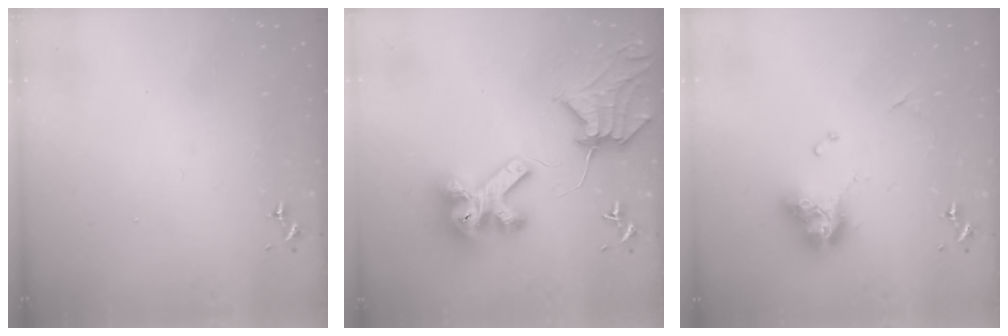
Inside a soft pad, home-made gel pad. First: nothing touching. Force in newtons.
{"total": 15.7, "press": 15.6, "slide": 2.0}
{"total": 12.2, "press": 12.2, "slide": 1.0}